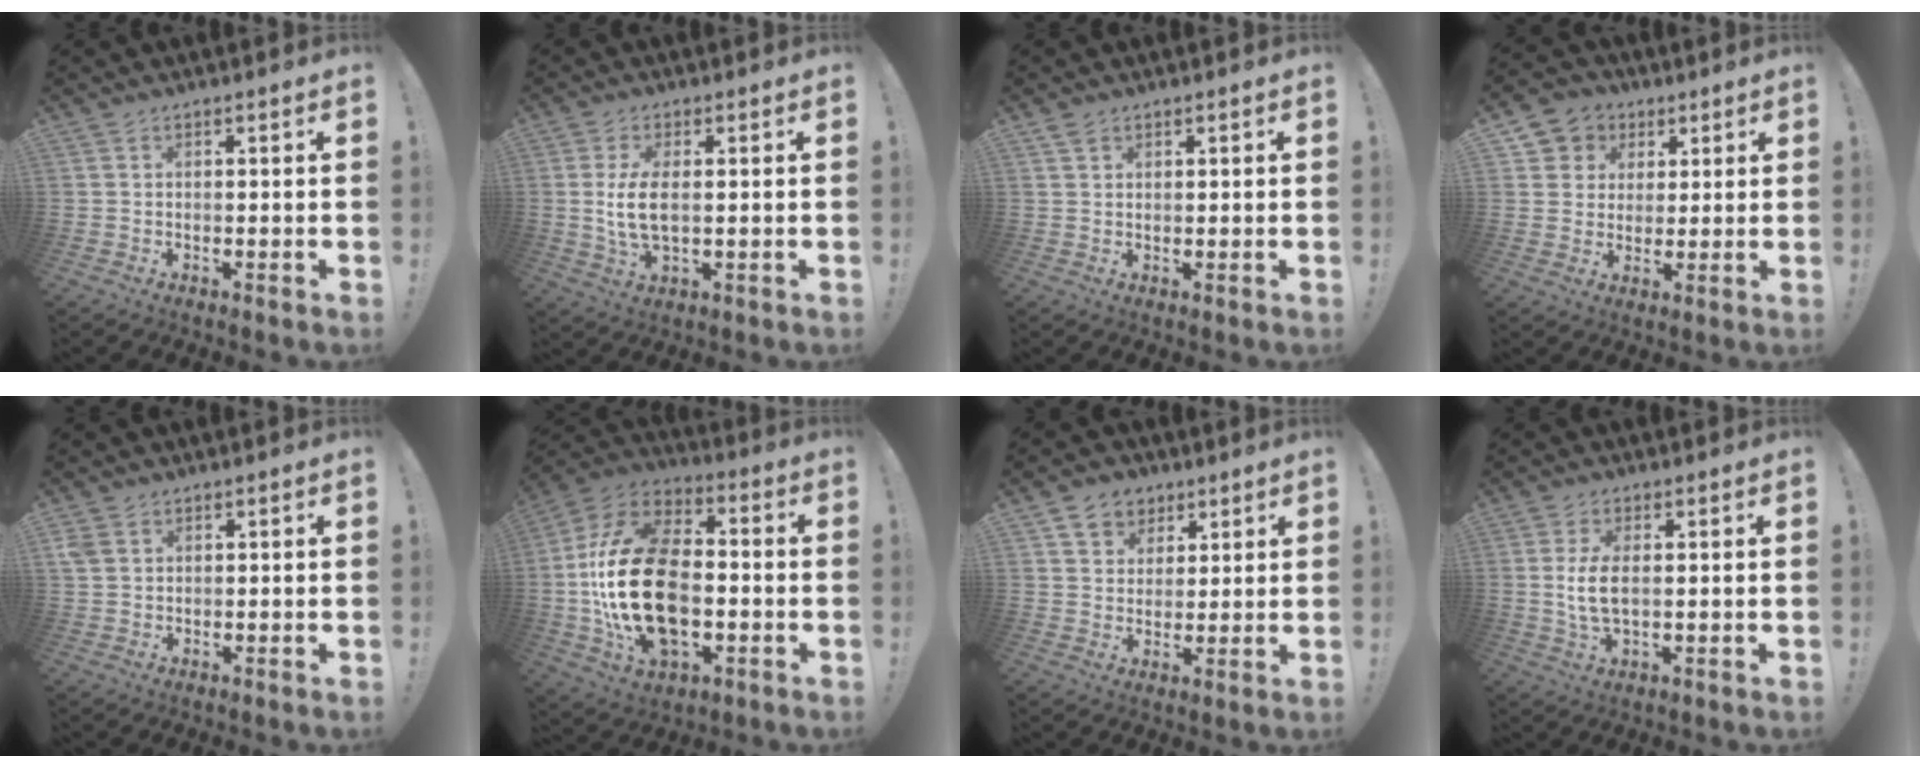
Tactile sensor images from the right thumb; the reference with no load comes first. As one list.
[{"total": 8.3, "force": [0.2, 3.6, 7.4], "torque": [-0.148, -0.016, 0.000]}, {"total": 1.7, "force": [1.3, 0.9, 0.7], "torque": [-0.009, -0.001, 0.023]}, {"total": 7.2, "force": [1.8, 6.9, 1.2], "torque": [-0.016, -0.010, 0.041]}, {"total": 3.5, "force": [1.5, 2.6, 1.6], "torque": [-0.033, 0.003, 0.032]}, {"total": 28.5, "force": [-3.4, 17.6, 22.2], "torque": [-0.437, 0.032, -0.046]}, {"total": 8.0, "force": [4.3, 6.5, 1.9], "torque": [-0.023, -0.024, 0.085]}, {"total": 6.8, "force": [0.2, 3.0, 6.1], "torque": [-0.113, -0.008, 0.000]}]